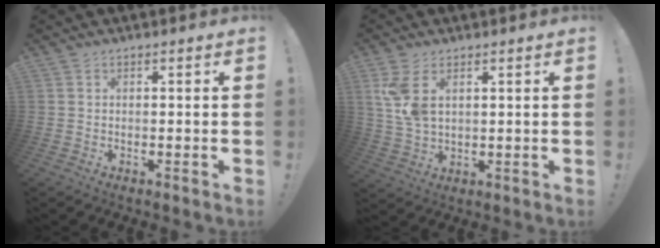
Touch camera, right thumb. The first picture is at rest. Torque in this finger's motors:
{"motor_torque": [0.13, 0.13, 0.05, 0.16, 0.05]}